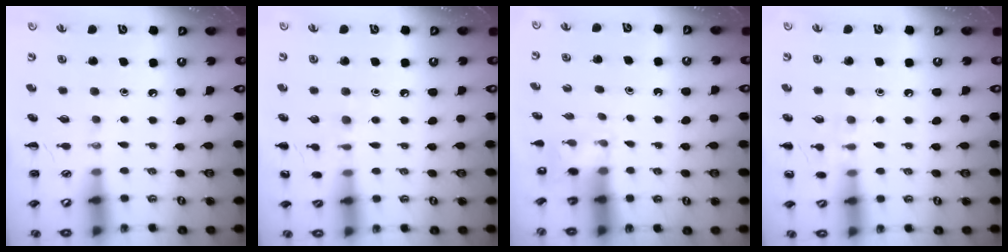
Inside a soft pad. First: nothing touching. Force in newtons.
{"total": 6.9, "press": 6.7, "slide": 1.9}
{"total": 2.2, "press": 2.1, "slide": 0.7}
{"total": 7.2, "press": 7.0, "slide": 1.8}